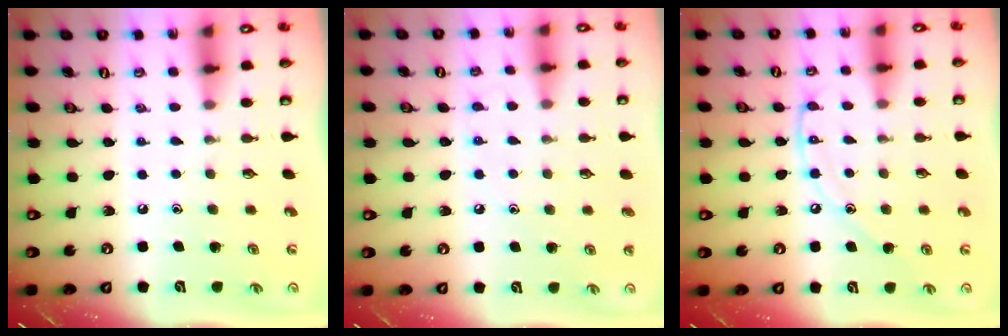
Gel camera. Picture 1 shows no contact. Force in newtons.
{"total": 5.0, "press": 4.9, "slide": 1.0}
{"total": 10.0, "press": 9.9, "slide": 1.0}